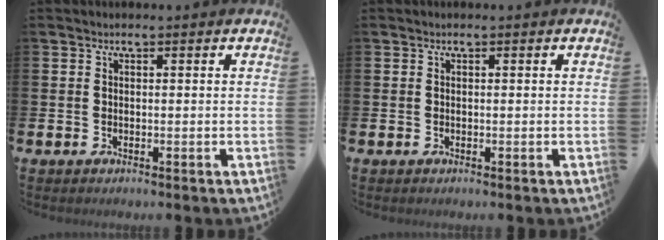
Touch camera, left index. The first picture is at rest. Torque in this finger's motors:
{"motor_torque": [0.00, 0.00, -0.03, -0.01]}